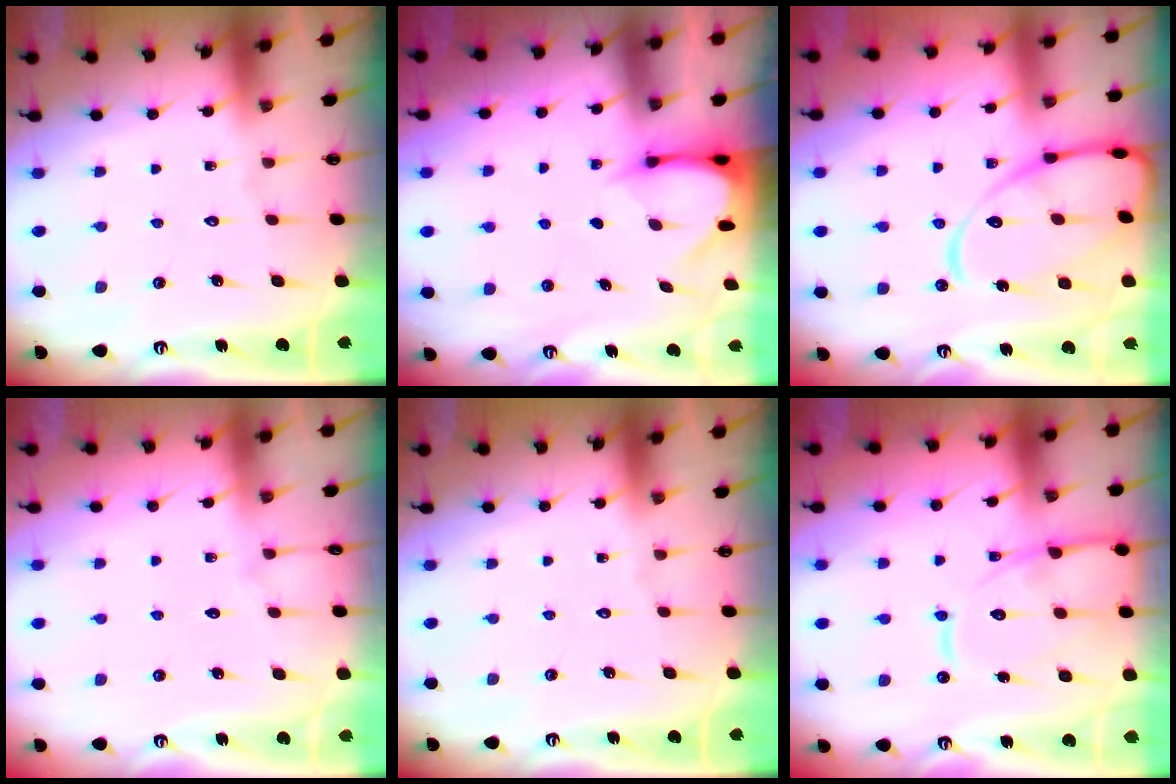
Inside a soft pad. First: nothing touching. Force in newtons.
{"total": 3.7, "press": 3.7, "slide": 0.3}
{"total": 15.5, "press": 15.5, "slide": 1.2}
{"total": 2.9, "press": 2.9, "slide": 0.4}
{"total": 0.0}
{"total": 14.6, "press": 14.5, "slide": 1.3}